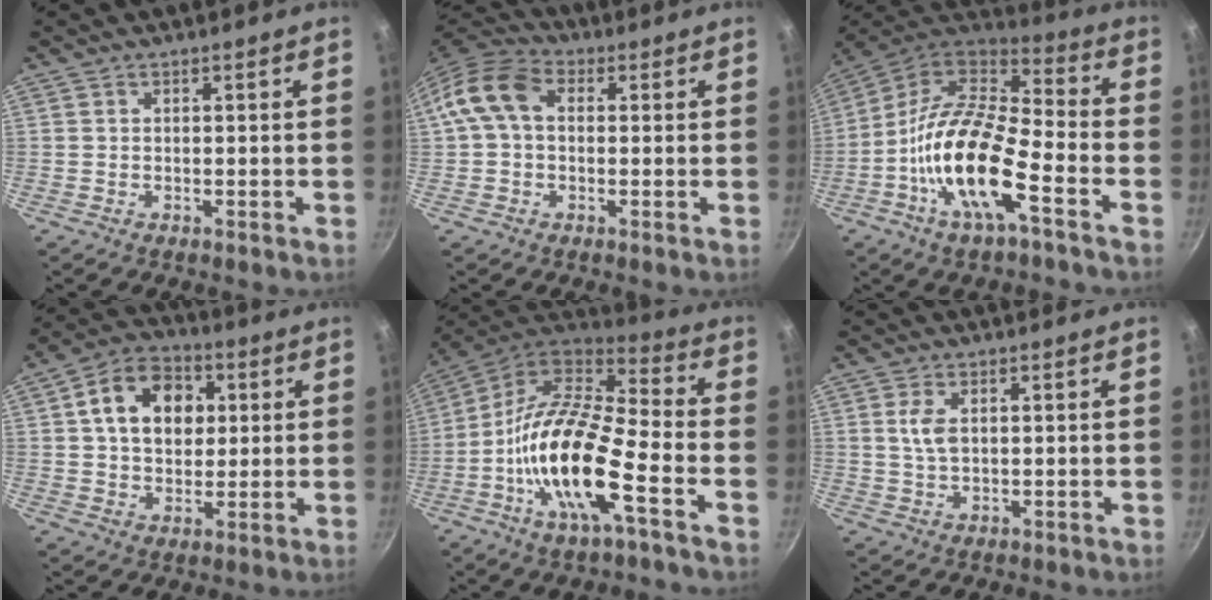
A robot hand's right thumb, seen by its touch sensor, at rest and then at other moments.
{"total": 9.6, "force": [1.3, 6.8, 6.7], "torque": [-0.112, 0.026, 0.006]}
{"total": 19.7, "force": [-7.1, 7.2, 16.9], "torque": [-0.310, 0.047, -0.153]}
{"total": 13.5, "force": [3.1, 9.9, 8.5], "torque": [-0.112, 0.013, 0.040]}
{"total": 20.2, "force": [-6.8, 6.5, 17.9], "torque": [-0.329, 0.043, -0.146]}
{"total": 3.9, "force": [0.9, 2.1, 3.1], "torque": [-0.058, -0.002, 0.018]}